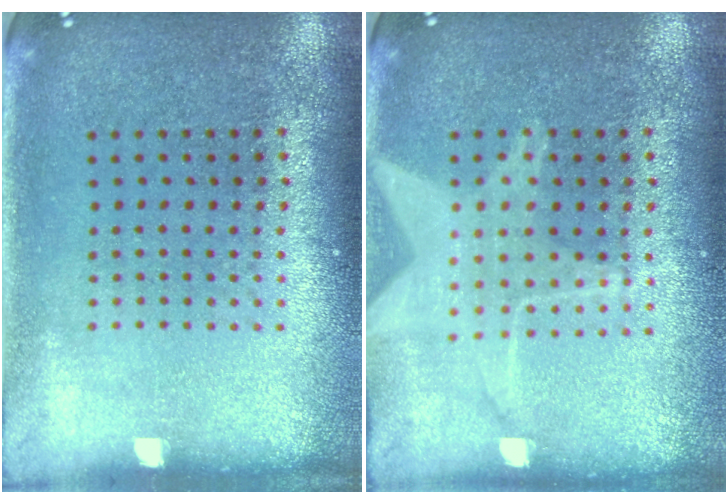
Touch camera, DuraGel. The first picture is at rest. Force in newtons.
{"total": 1.5, "press": 1.4, "slide": 0.3}